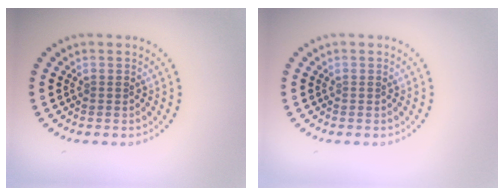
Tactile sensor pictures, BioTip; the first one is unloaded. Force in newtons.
{"total": 0.0}